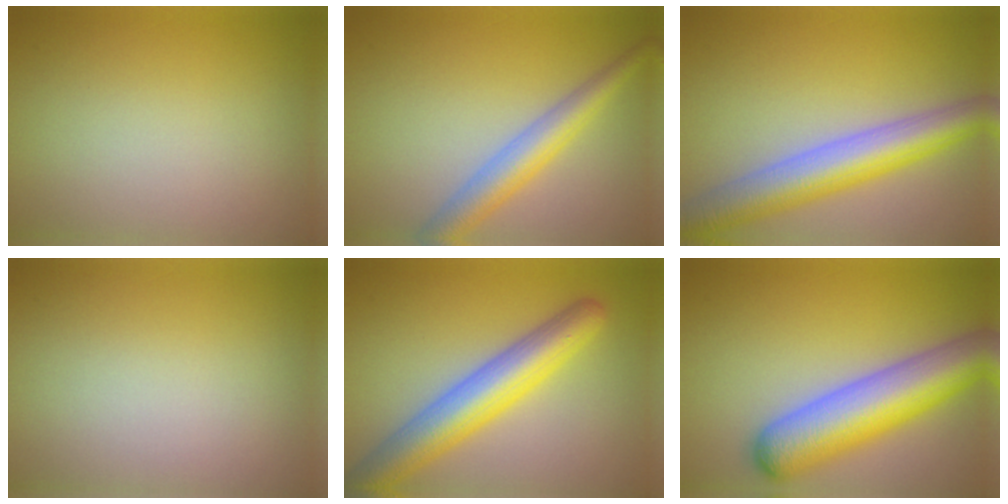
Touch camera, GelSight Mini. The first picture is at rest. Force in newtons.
{"total": 4.3, "press": 4.3, "slide": 0.3}
{"total": 7.7, "press": 7.7, "slide": 0.4}
{"total": 0.0}
{"total": 7.4, "press": 7.4, "slide": 0.2}
{"total": 9.5, "press": 9.4, "slide": 0.3}